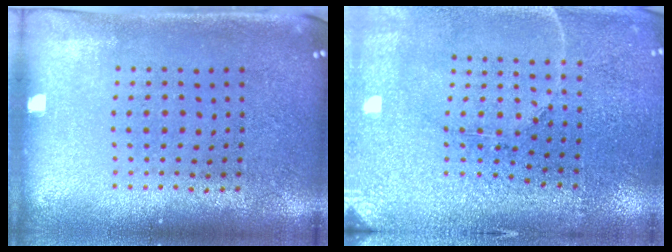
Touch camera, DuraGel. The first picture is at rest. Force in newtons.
{"total": 3.2, "press": 3.2, "slide": 0.2}